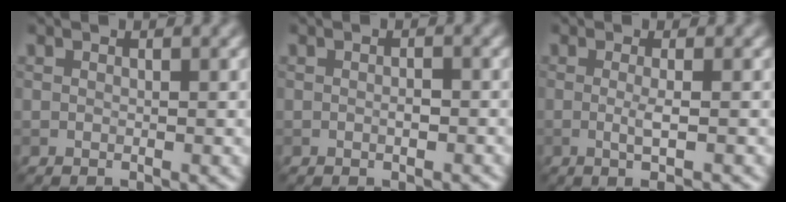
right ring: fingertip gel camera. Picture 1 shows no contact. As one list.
[{"total": 1.0, "force": [-0.3, 0.4, 0.9], "torque": [-0.014, 0.000, -0.004]}, {"total": 2.6, "force": [-0.3, 0.5, 2.5], "torque": [-0.043, -0.007, -0.007]}]